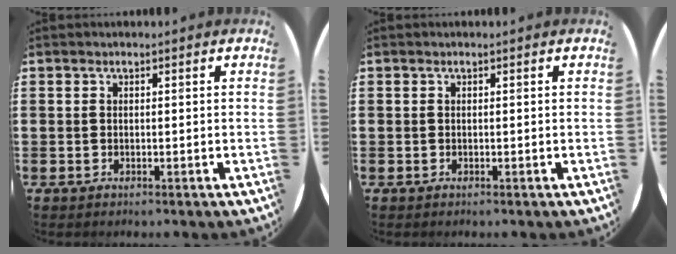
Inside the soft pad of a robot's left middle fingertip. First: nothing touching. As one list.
[{"total": 0.0}]